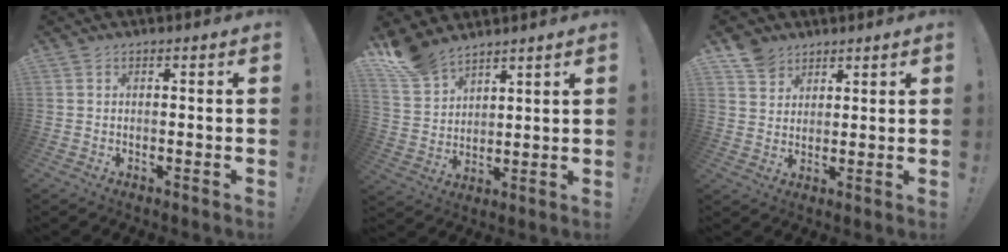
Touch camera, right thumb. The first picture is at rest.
{"total": 10.1, "force": [8.4, 4.9, 2.7], "torque": [-0.056, -0.058, 0.165]}
{"total": 6.5, "force": [4.8, 4.3, 1.0], "torque": [-0.011, -0.030, 0.092]}